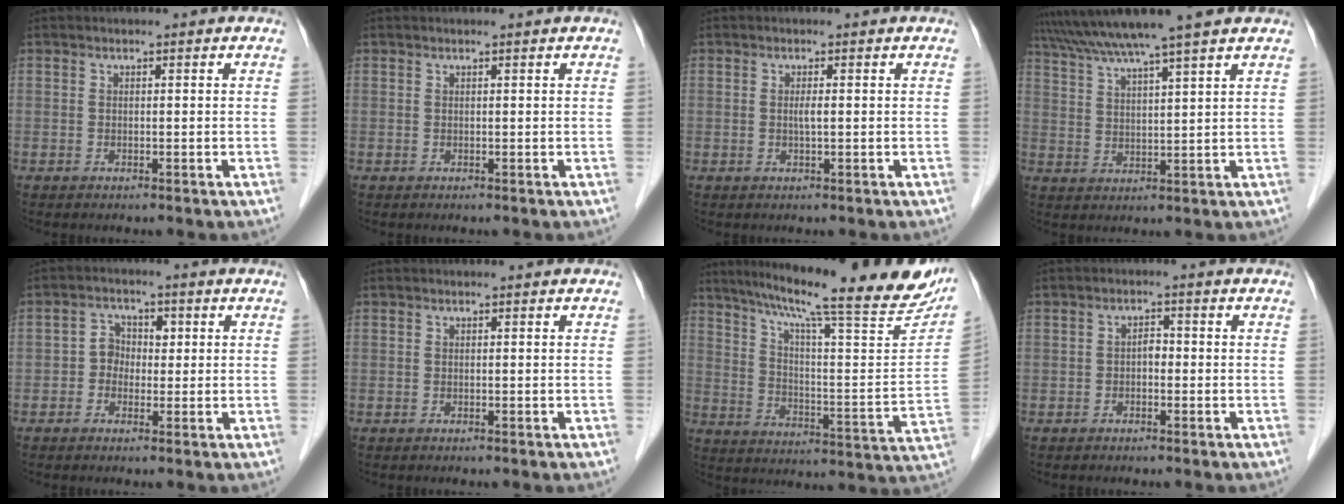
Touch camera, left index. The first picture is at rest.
{"total": 0.0}
{"total": 1.2, "force": [0.0, 0.0, 1.2], "torque": [-0.028, -0.001, 0.000]}
{"total": 10.9, "force": [9.2, -1.4, 5.6], "torque": [-0.102, 0.026, 0.145]}
{"total": 3.4, "force": [-0.2, 3.1, 1.5], "torque": [-0.023, 0.015, -0.009]}
{"total": 0.0}
{"total": 27.3, "force": [22.1, 2.7, 15.7], "torque": [-0.242, -0.033, 0.293]}
{"total": 1.7, "force": [-0.4, 1.0, 1.3], "torque": [-0.017, 0.008, -0.010]}